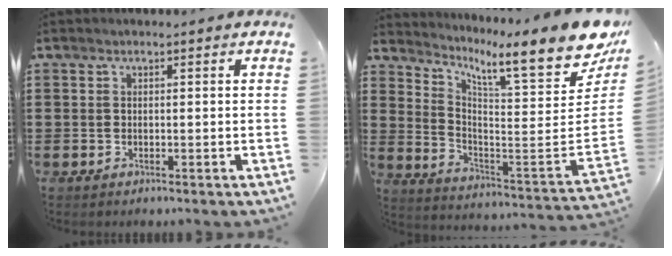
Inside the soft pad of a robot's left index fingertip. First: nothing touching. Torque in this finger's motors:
{"motor_torque": [2.14, 0.00, 0.20, 0.05]}